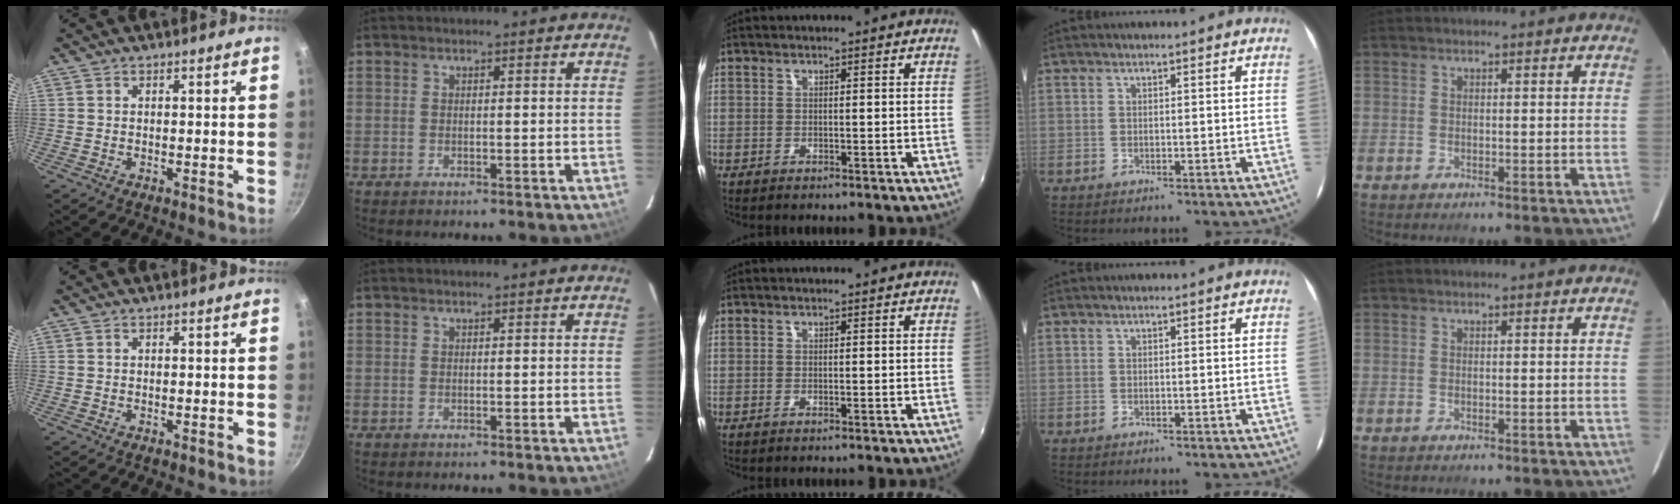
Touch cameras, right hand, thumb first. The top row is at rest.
{}